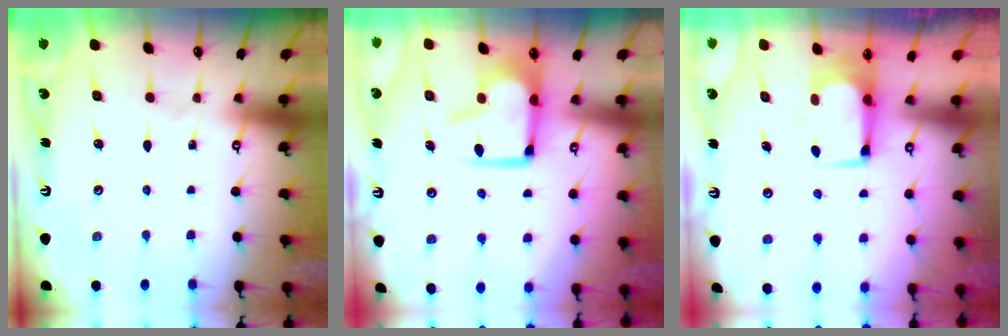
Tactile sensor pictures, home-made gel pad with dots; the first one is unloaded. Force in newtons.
{"total": 3.4, "press": 3.3, "slide": 0.8}
{"total": 1.8, "press": 1.7, "slide": 0.3}